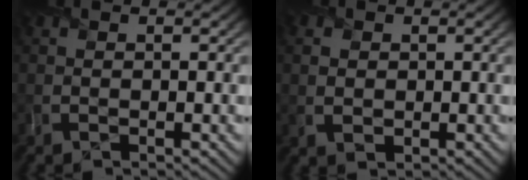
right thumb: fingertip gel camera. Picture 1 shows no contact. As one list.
[{"total": 2.4, "force": [0.3, 2.0, 1.4], "torque": [-0.039, -0.002, 0.008]}]